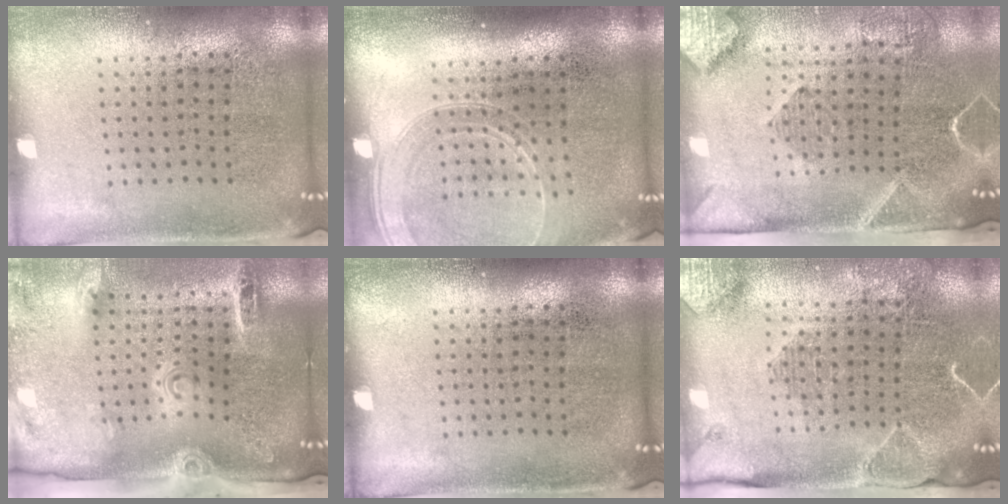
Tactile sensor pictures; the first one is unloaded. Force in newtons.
{"total": 1.7, "press": 1.6, "slide": 0.7}
{"total": 2.9, "press": 2.1, "slide": 1.9}
{"total": 3.1, "press": 2.2, "slide": 2.2}
{"total": 0.0}
{"total": 2.0, "press": 2.0, "slide": 0.1}